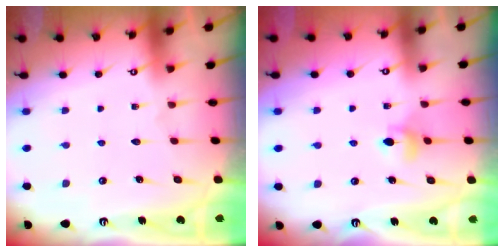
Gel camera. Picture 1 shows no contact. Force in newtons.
{"total": 4.9, "press": 4.9, "slide": 0.5}